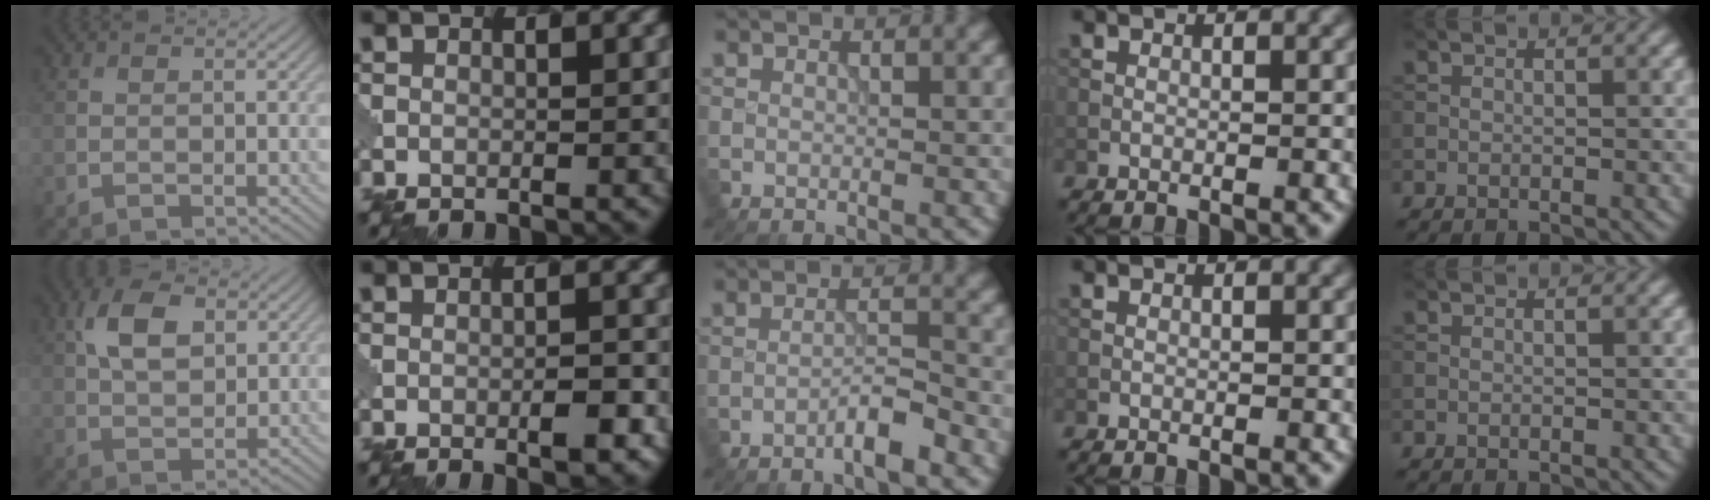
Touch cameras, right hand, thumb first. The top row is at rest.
{"thumb": {"total": 6.5, "force": [2.3, 3.6, 4.9], "torque": [-0.104, 0.007, 0.039]}, "index": {"total": 2.7, "force": [-1.1, 0.6, 2.4], "torque": [-0.037, 0.003, -0.016]}, "middle": {"total": 2.8, "force": [-1.8, 0.2, 2.2], "torque": [-0.034, 0.009, -0.035]}}